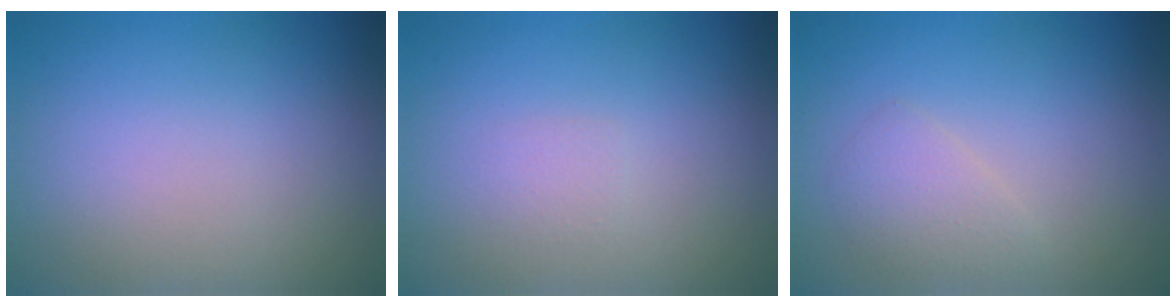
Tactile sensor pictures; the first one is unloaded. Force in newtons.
{"total": 0.8, "press": 0.8, "slide": 0.1}
{"total": 1.7, "press": 1.7, "slide": 0.1}